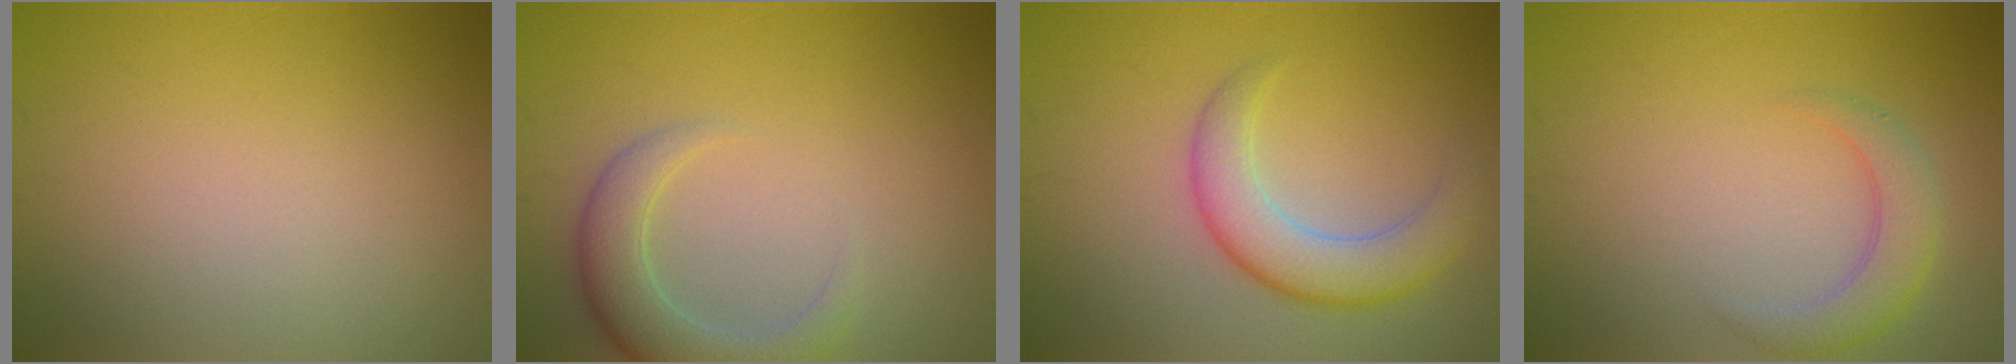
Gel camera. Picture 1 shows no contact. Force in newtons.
{"total": 4.2, "press": 4.2, "slide": 0.5}
{"total": 4.9, "press": 4.9, "slide": 0.2}
{"total": 2.9, "press": 2.9, "slide": 0.2}